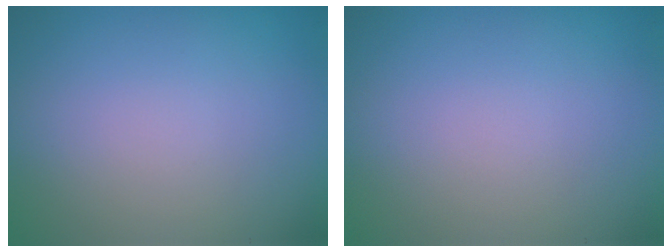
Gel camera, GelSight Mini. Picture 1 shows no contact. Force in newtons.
{"total": 0.0}